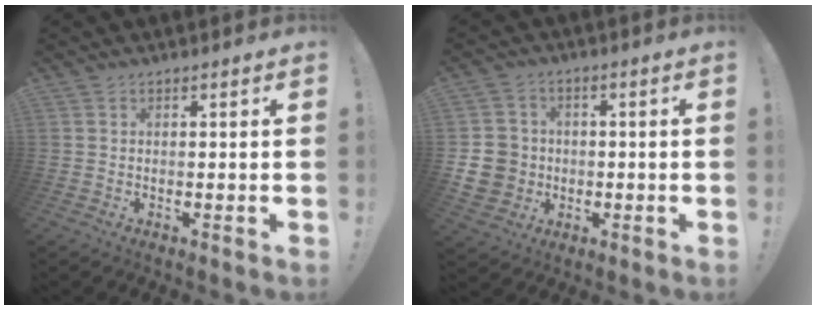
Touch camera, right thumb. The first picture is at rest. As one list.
[{"total": 10.7, "force": [-1.6, 9.8, 4.0], "torque": [-0.080, 0.023, -0.021]}]